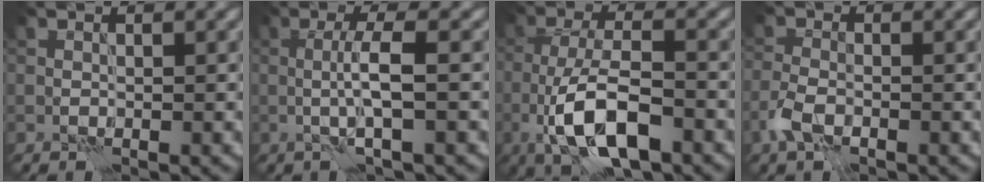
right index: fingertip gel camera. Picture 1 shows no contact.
{"total": 3.2, "force": [-0.3, 0.2, 3.2], "torque": [-0.059, 0.004, -0.008]}
{"total": 8.2, "force": [-3.3, 3.1, 6.8], "torque": [-0.129, 0.001, -0.066]}
{"total": 2.6, "force": [-1.4, 1.4, 1.7], "torque": [-0.041, -0.001, -0.036]}